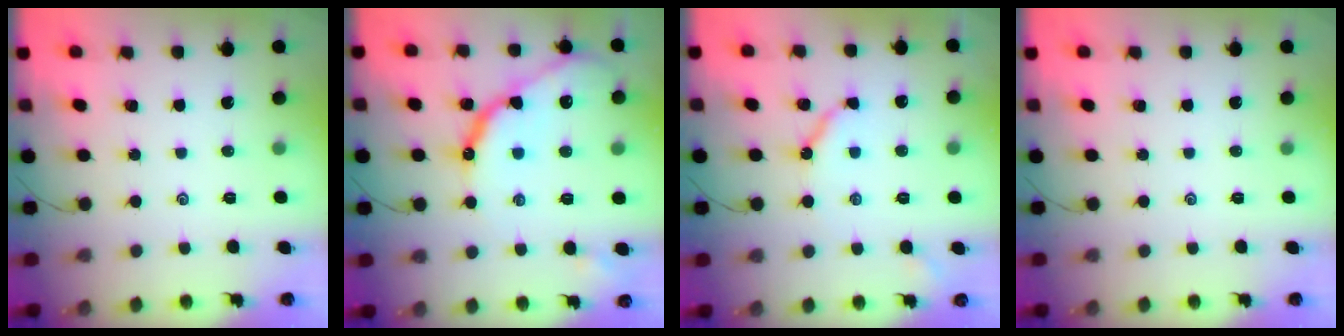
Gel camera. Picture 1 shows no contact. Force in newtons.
{"total": 14.5, "press": 14.4, "slide": 1.2}
{"total": 6.7, "press": 6.7, "slide": 0.8}
{"total": 0.0}